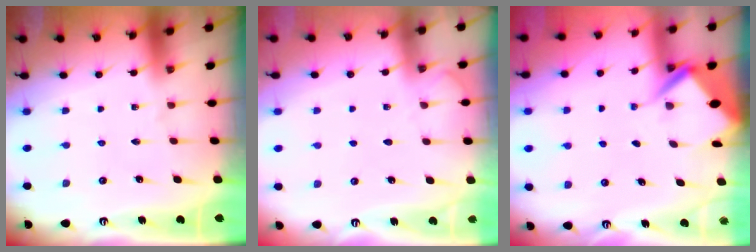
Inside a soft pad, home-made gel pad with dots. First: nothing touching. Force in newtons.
{"total": 2.3, "press": 2.3, "slide": 0.3}
{"total": 3.5, "press": 3.5, "slide": 0.3}